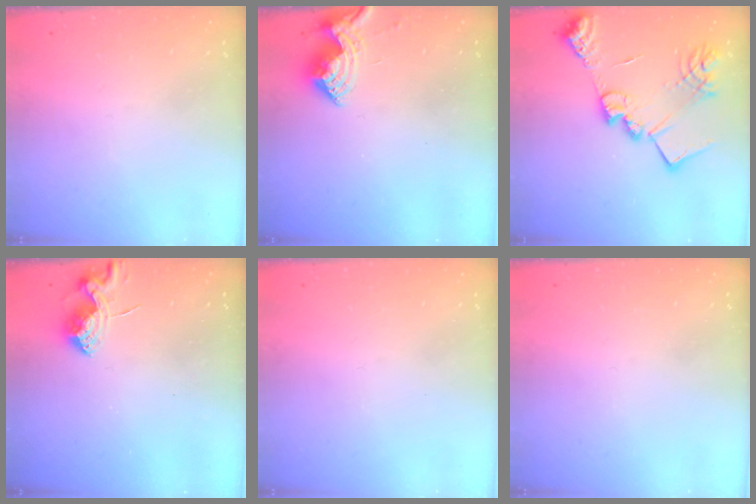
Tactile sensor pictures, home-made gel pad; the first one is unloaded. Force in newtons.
{"total": 10.1, "press": 10.1, "slide": 0.4}
{"total": 18.9, "press": 18.8, "slide": 1.5}
{"total": 7.3, "press": 7.3, "slide": 0.6}
{"total": 0.0}
{"total": 0.0}